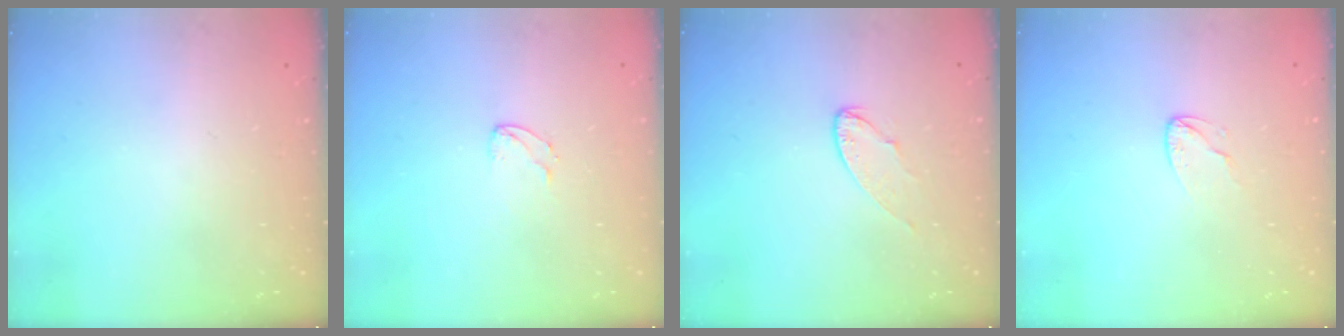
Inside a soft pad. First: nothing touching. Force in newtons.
{"total": 3.1, "press": 3.1, "slide": 0.2}
{"total": 6.6, "press": 6.5, "slide": 0.5}
{"total": 3.8, "press": 3.8, "slide": 0.4}